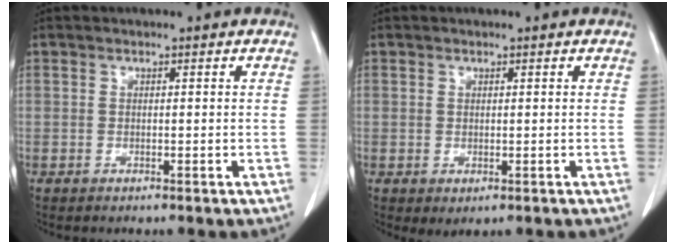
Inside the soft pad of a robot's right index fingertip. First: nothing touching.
{"total": 1.1, "force": [0.1, 0.9, 0.6], "torque": [-0.010, -0.001, 0.006]}